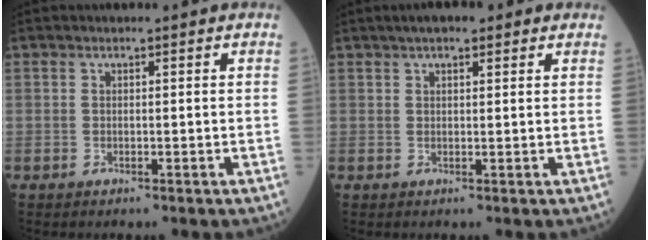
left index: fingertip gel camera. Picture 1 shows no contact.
{"total": 5.2, "force": [3.7, 1.7, 3.2], "torque": [-0.045, 0.030, 0.055]}